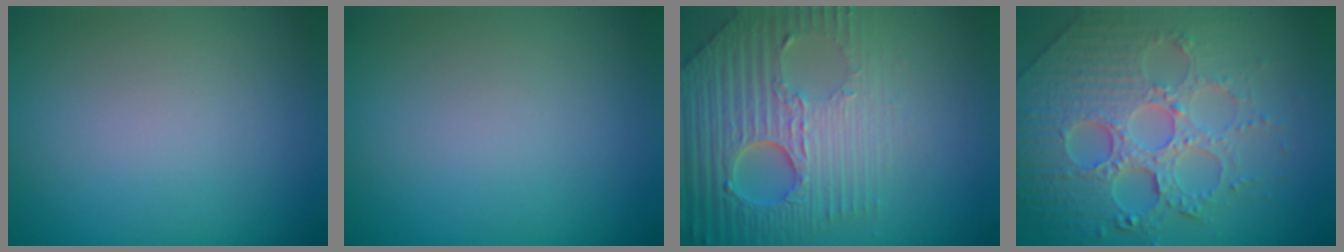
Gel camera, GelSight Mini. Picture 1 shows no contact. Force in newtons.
{"total": 0.0}
{"total": 8.9, "press": 6.0, "slide": 6.5}
{"total": 8.2, "press": 6.0, "slide": 5.5}